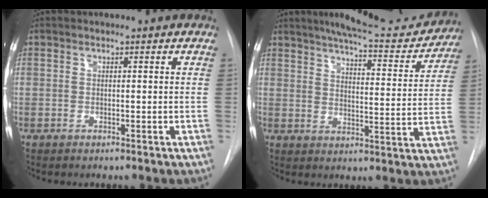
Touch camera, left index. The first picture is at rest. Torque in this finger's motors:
{"motor_torque": [0.97, -1.16, 0.09, 0.01]}